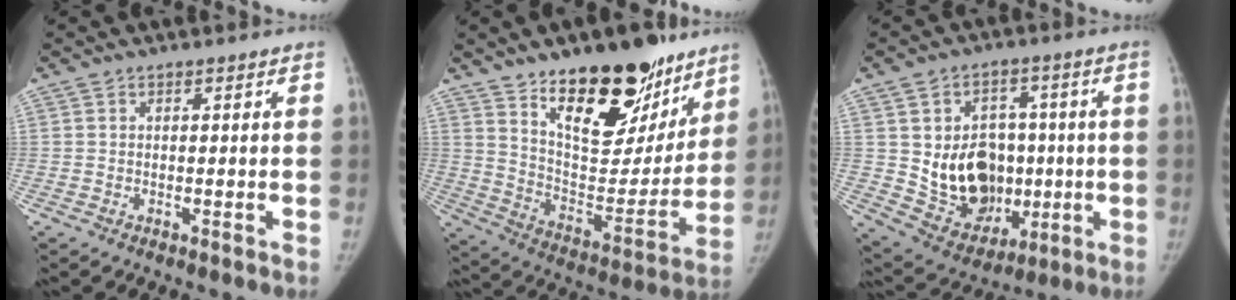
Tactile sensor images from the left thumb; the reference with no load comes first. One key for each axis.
{"total": 26.2, "fx": 16.5, "fy": 12.2, "fz": 16.4, "tx": -0.189, "ty": -0.084, "tz": 0.258}
{"total": 16.8, "fx": -0.6, "fy": 13.0, "fz": 10.6, "tx": -0.119, "ty": 0.005, "tz": 0.018}